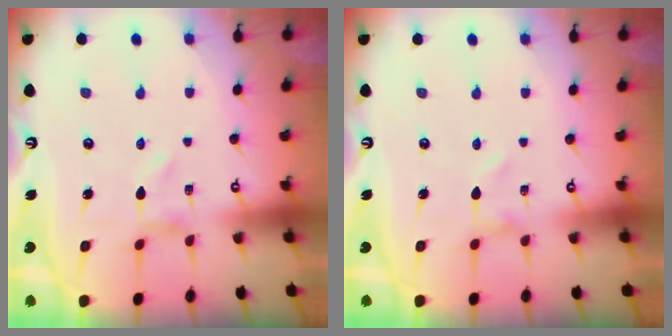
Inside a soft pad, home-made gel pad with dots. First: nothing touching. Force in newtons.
{"total": 0.0}